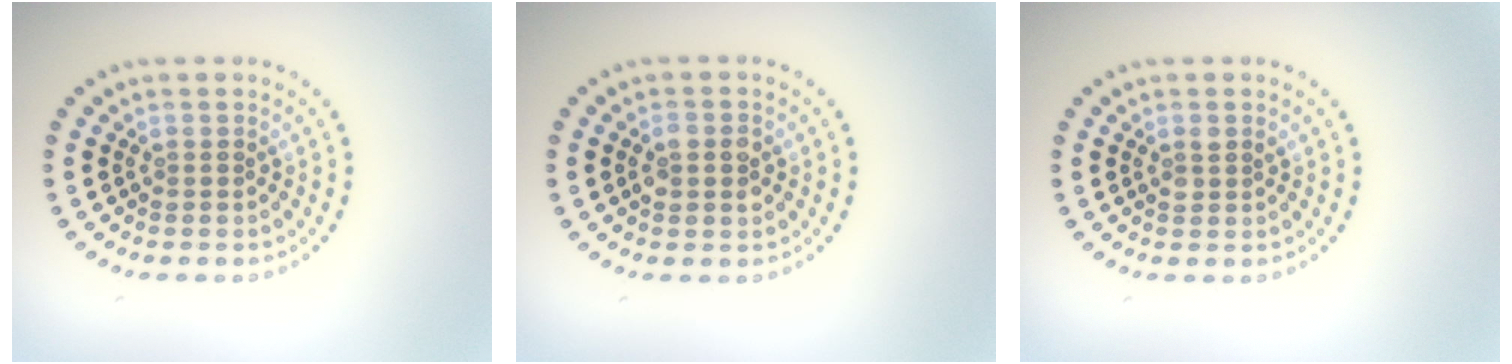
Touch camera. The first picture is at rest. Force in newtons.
{"total": 2.4, "press": 2.4, "slide": 0.2}
{"total": 1.0, "press": 1.0, "slide": 0.3}